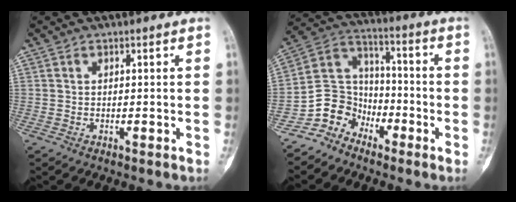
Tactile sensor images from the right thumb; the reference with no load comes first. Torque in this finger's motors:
{"motor_torque": [0.76, -0.68, 0.35, -1.40, -0.01]}